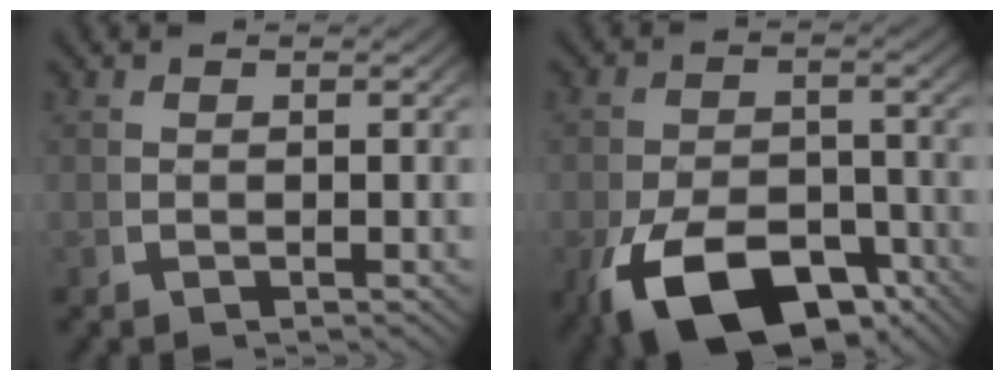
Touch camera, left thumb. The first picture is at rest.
{"total": 9.5, "force": [-5.2, 5.4, 5.9], "torque": [-0.107, -0.044, -0.066]}